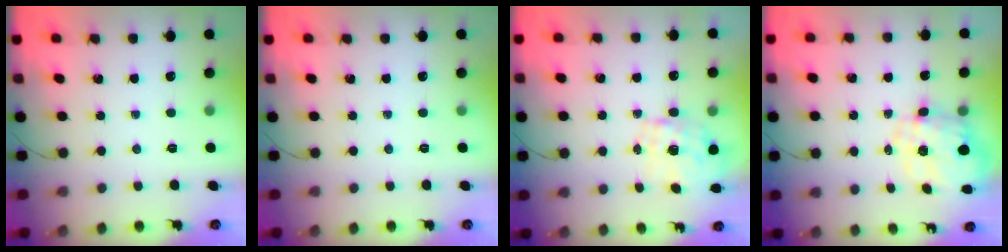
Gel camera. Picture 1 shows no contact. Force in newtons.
{"total": 0.0}
{"total": 1.9, "press": 1.7, "slide": 0.7}
{"total": 3.8, "press": 3.4, "slide": 1.8}